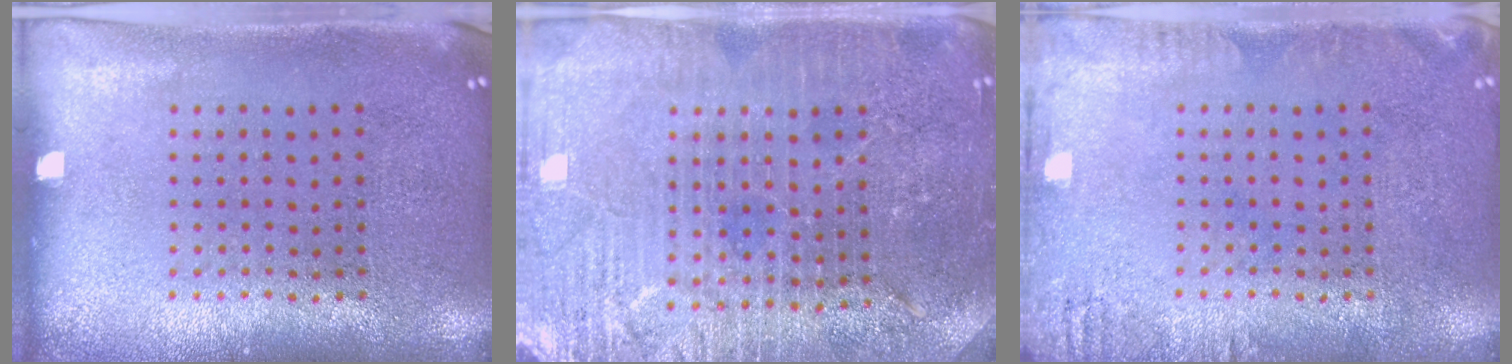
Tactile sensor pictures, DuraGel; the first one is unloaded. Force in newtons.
{"total": 4.0, "press": 3.8, "slide": 1.2}
{"total": 1.7, "press": 1.7, "slide": 0.2}